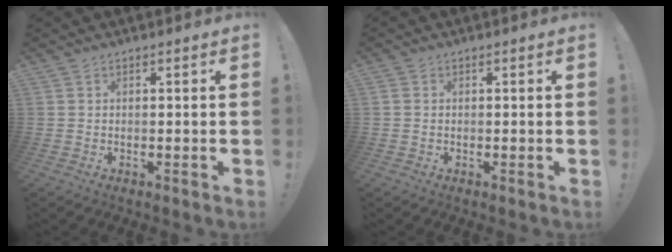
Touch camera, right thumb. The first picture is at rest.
{"total": 1.2, "force": [0.1, 1.2, 0.3], "torque": [-0.009, 0.005, 0.002]}